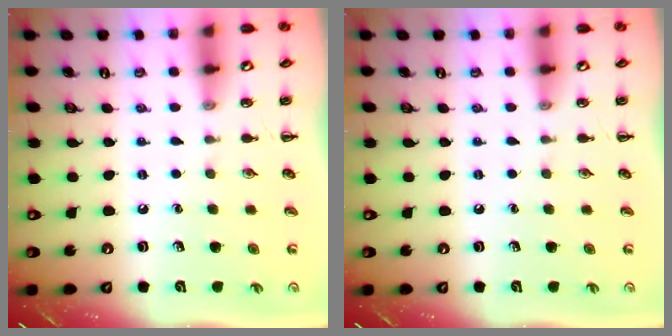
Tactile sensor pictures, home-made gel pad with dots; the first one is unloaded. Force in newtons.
{"total": 0.0}